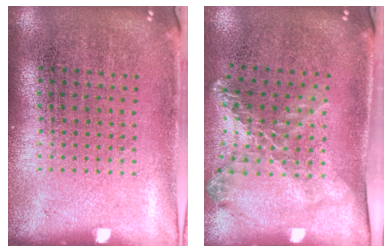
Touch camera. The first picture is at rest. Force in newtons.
{"total": 1.7, "press": 1.3, "slide": 1.0}